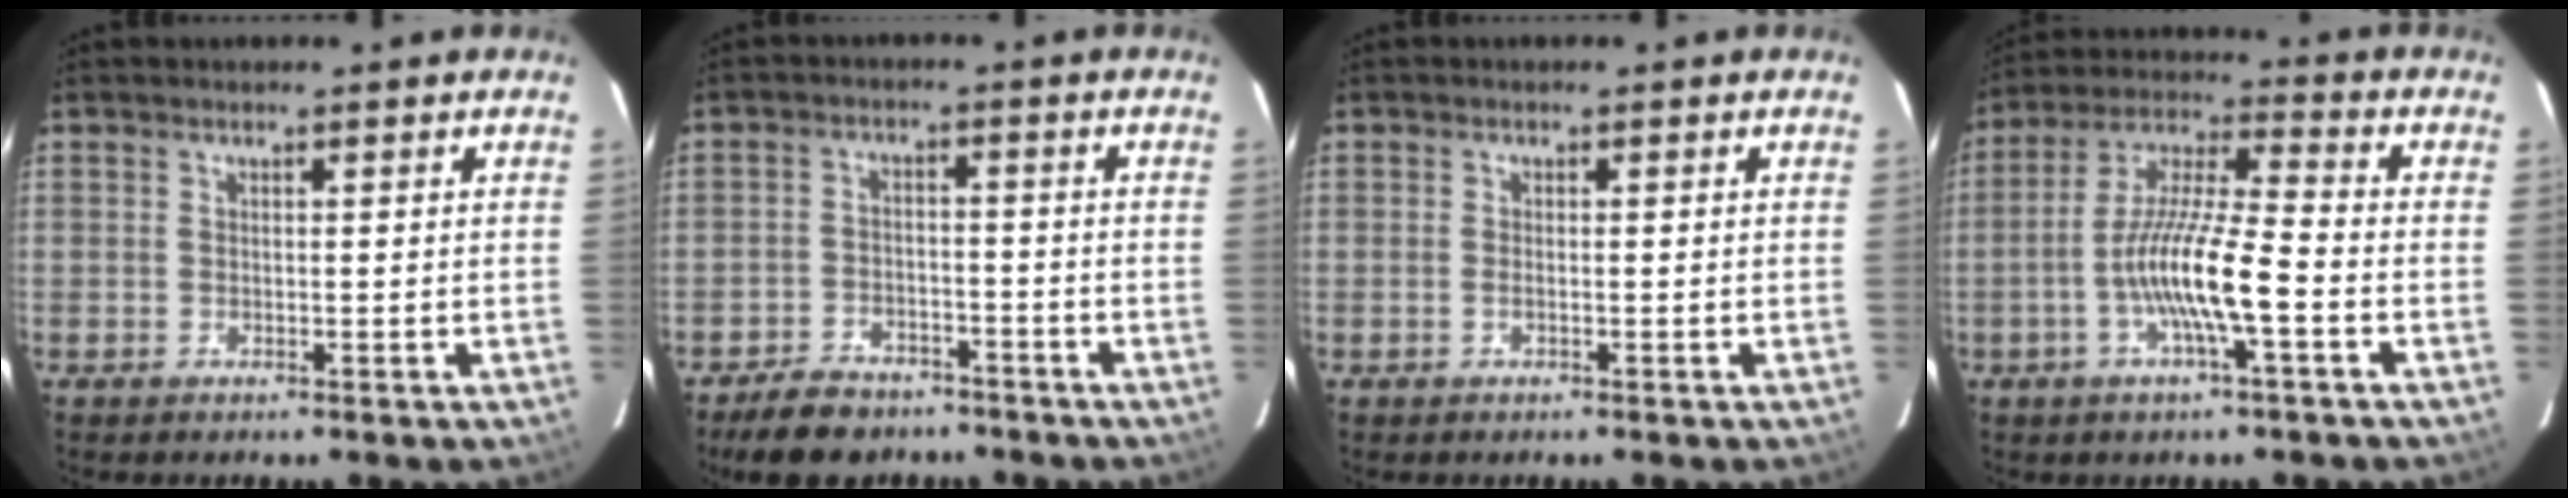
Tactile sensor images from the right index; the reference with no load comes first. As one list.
[{"total": 9.6, "force": [-7.6, 4.7, 3.5], "torque": [-0.091, 0.011, -0.114]}, {"total": 0.9, "force": [-0.3, 0.3, 0.8], "torque": [-0.018, 0.000, -0.006]}, {"total": 12.3, "force": [-4.2, 1.2, 11.5], "torque": [-0.231, 0.002, -0.085]}]